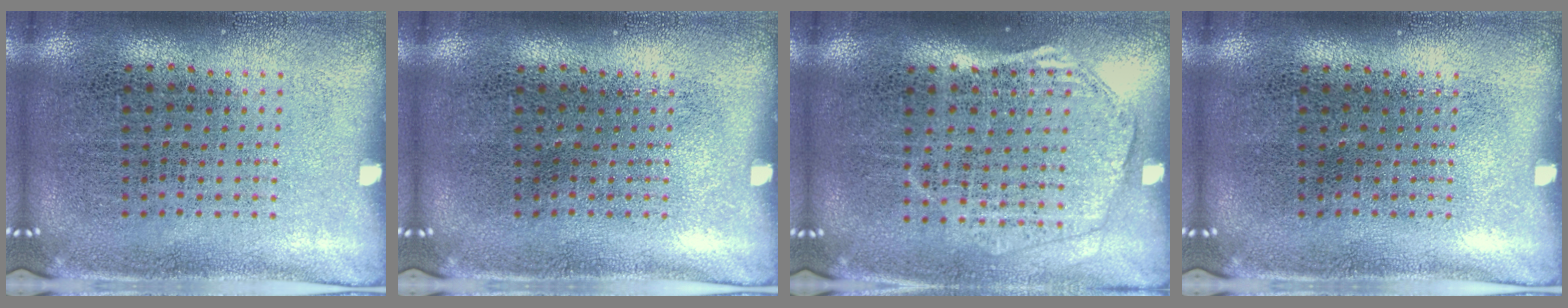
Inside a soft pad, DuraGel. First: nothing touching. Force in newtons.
{"total": 0.0}
{"total": 1.7, "press": 1.5, "slide": 0.7}
{"total": 0.0}